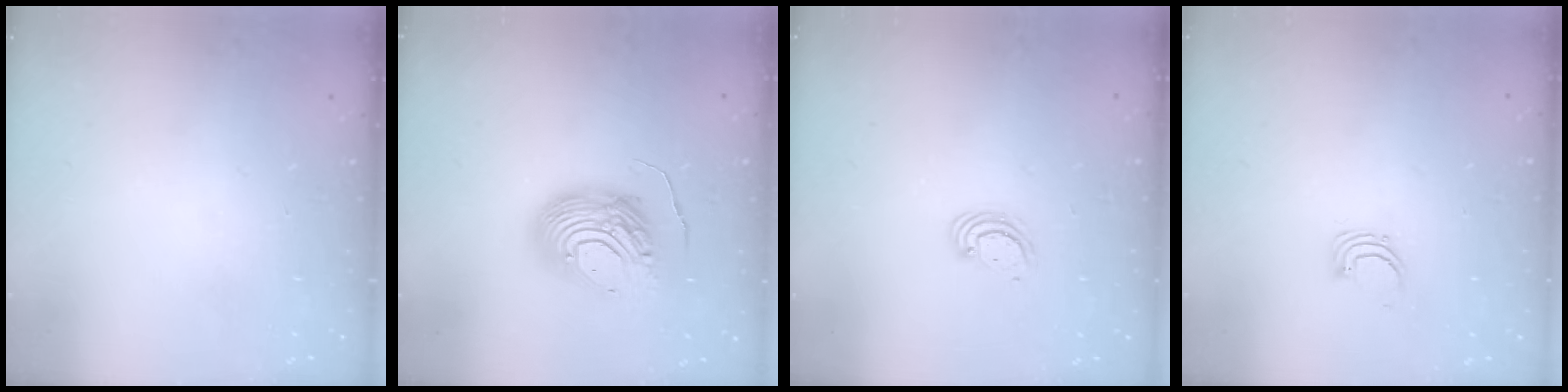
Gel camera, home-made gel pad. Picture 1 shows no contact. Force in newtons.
{"total": 13.5, "press": 13.4, "slide": 1.7}
{"total": 2.5, "press": 2.5, "slide": 0.3}
{"total": 2.5, "press": 2.5, "slide": 0.1}